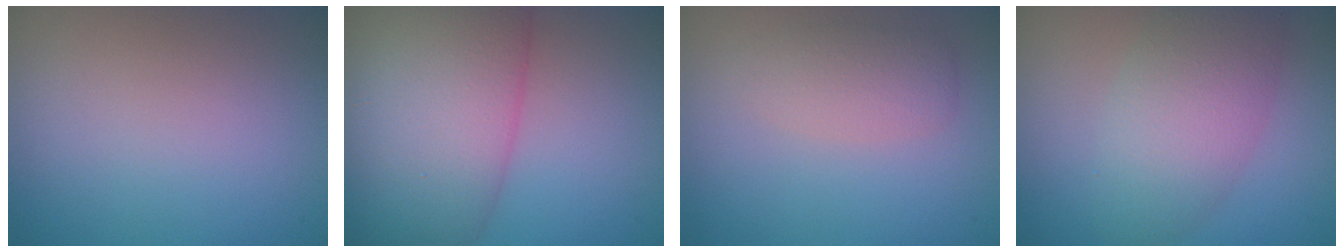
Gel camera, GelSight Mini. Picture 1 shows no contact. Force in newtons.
{"total": 12.3, "press": 12.3, "slide": 0.5}
{"total": 2.3, "press": 2.3, "slide": 0.1}
{"total": 5.7, "press": 5.7, "slide": 0.1}